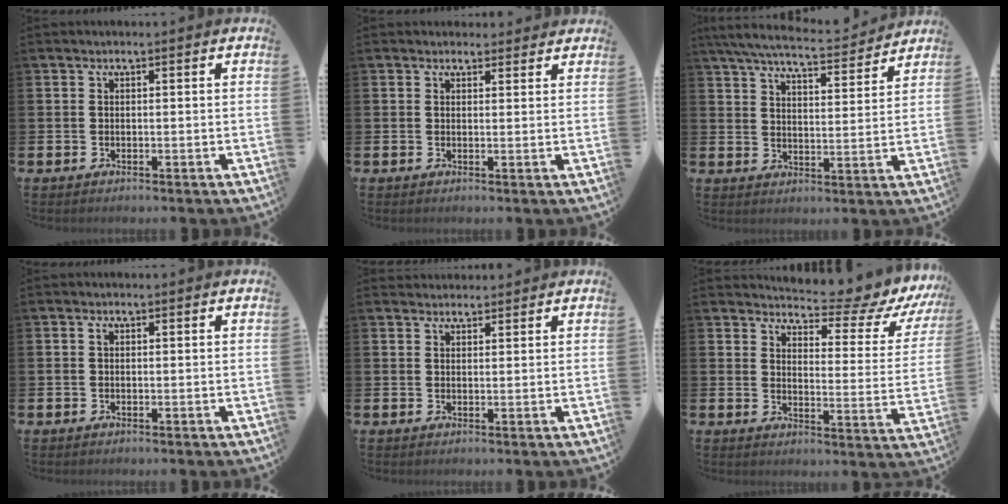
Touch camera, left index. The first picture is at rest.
{"total": 1.7, "force": [1.5, 0.7, -0.1], "torque": [0.006, -0.002, 0.026]}
{"total": 6.6, "force": [6.3, 0.8, 2.0], "torque": [-0.061, -0.045, 0.109]}
{"total": 0.8, "force": [0.1, 0.5, 0.6], "torque": [-0.004, 0.003, -0.001]}
{"total": 2.0, "force": [1.9, 0.6, -0.2], "torque": [0.012, -0.008, 0.034]}
{"total": 6.4, "force": [5.6, 1.8, 2.4], "torque": [-0.049, -0.050, 0.089]}